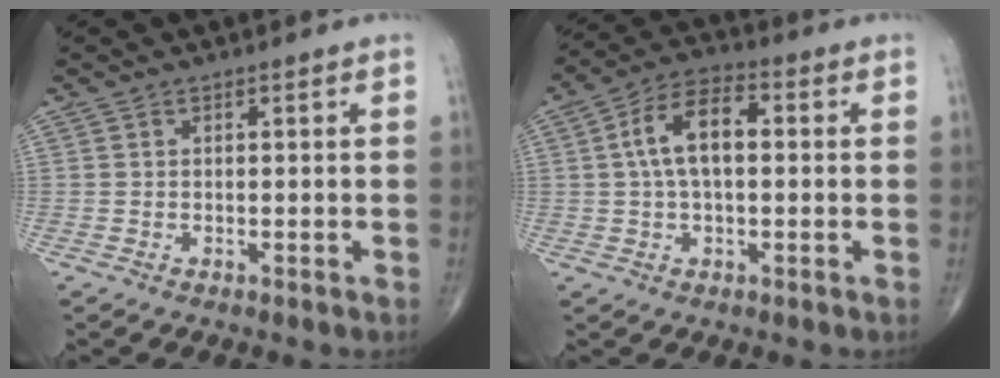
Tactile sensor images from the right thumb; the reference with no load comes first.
{"total": 10.0, "force": [1.1, 5.3, 8.4], "torque": [-0.153, 0.028, 0.013]}